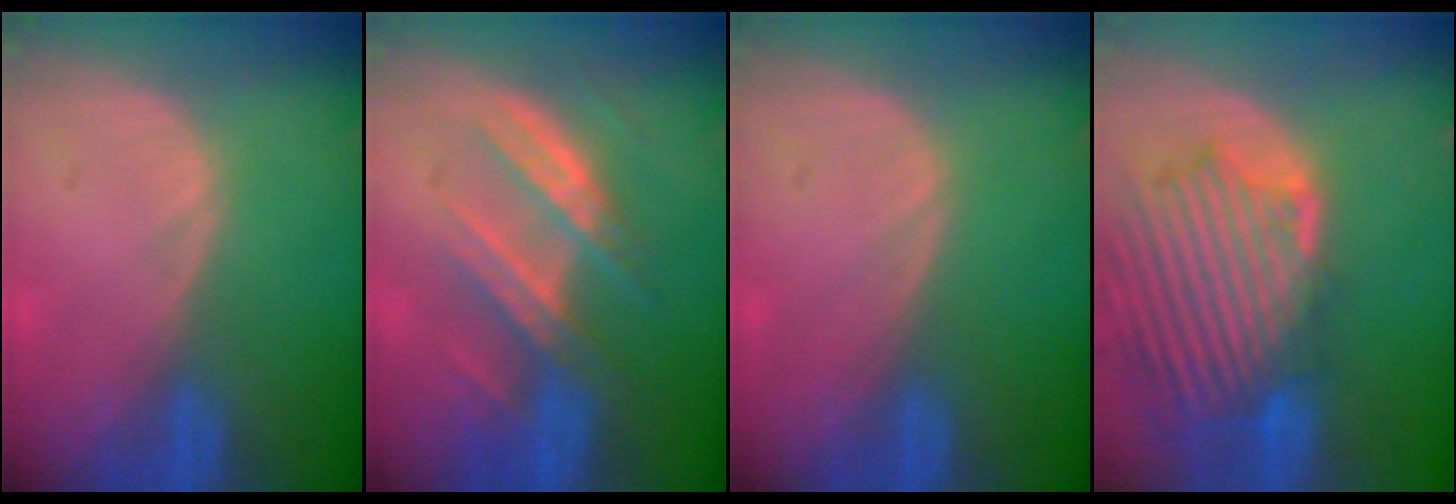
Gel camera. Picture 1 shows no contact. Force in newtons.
{"total": 7.5, "press": 7.2, "slide": 1.9}
{"total": 0.0}
{"total": 13.4, "press": 11.6, "slide": 6.6}